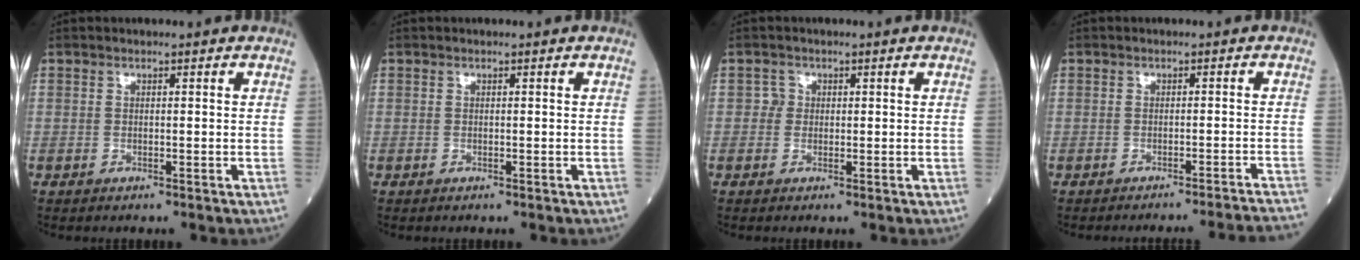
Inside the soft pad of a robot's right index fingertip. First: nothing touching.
{"total": 0.0}
{"total": 1.3, "force": [0.1, 1.3, 0.2], "torque": [0.003, 0.002, -0.001]}
{"total": 11.4, "force": [-11.0, -2.6, 1.9], "torque": [0.003, -0.024, -0.123]}